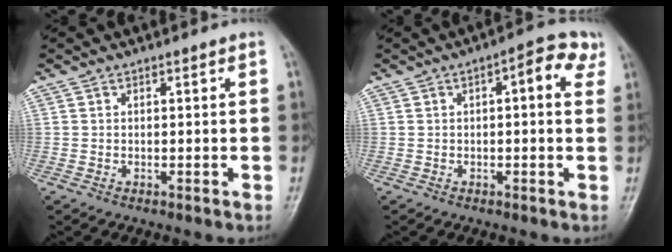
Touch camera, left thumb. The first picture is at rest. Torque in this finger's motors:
{"motor_torque": [-0.23, 0.41, -0.09, -0.12, 0.08]}